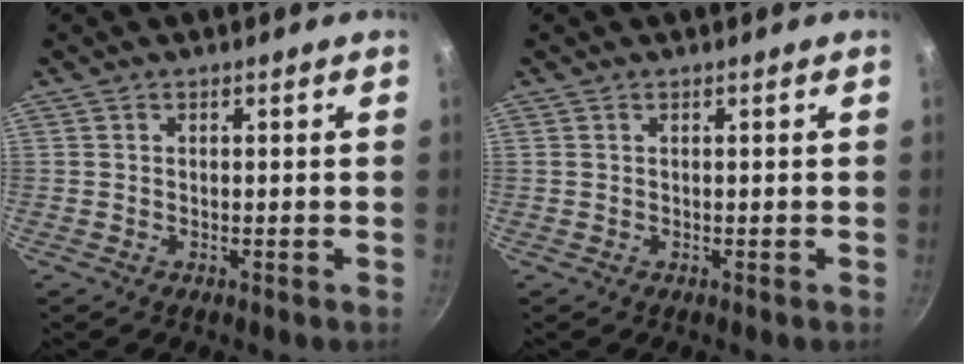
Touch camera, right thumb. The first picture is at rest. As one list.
[{"total": 0.0}]